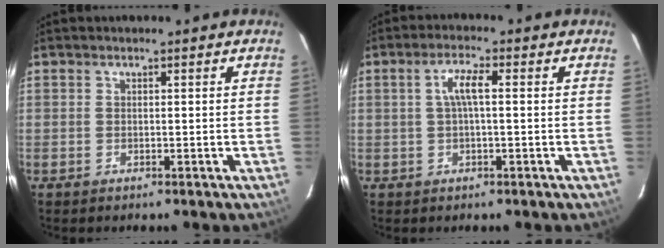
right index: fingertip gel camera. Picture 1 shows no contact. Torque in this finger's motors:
{"motor_torque": [0.25, -0.16, 0.29, 0.08]}